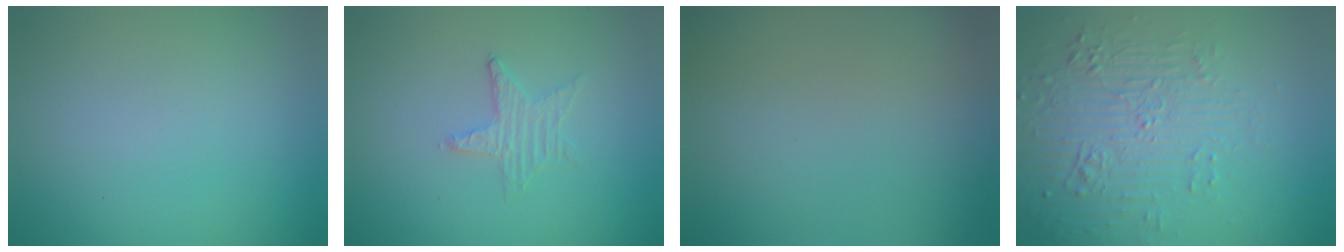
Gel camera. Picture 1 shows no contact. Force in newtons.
{"total": 0.9, "press": 0.9, "slide": 0.2}
{"total": 0.0}
{"total": 5.9, "press": 3.6, "slide": 4.7}